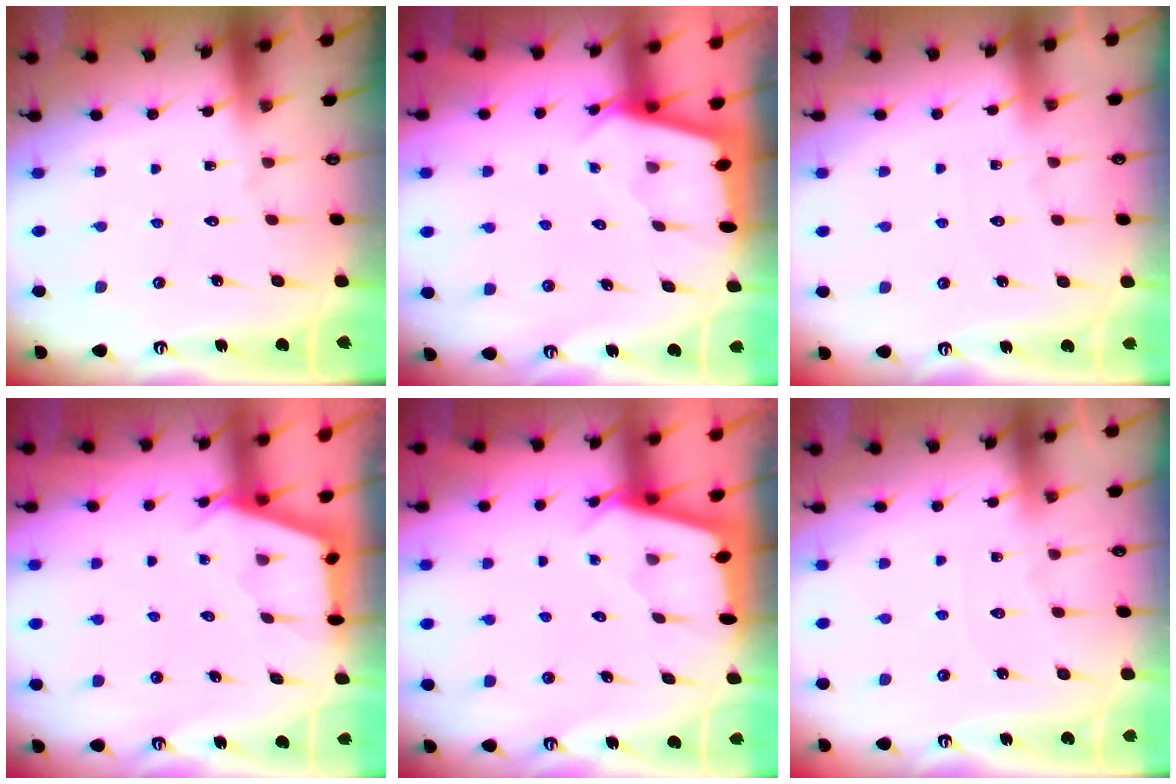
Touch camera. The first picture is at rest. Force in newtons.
{"total": 2.4, "press": 2.4, "slide": 0.3}
{"total": 2.2, "press": 2.2, "slide": 0.2}
{"total": 2.9, "press": 2.9, "slide": 0.3}
{"total": 2.4, "press": 2.4, "slide": 0.3}
{"total": 4.7, "press": 4.7, "slide": 0.6}